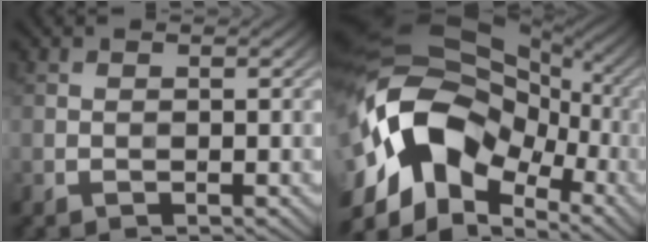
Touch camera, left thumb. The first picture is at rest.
{"total": 18.6, "force": [-4.3, 12.8, 12.8], "torque": [-0.276, -0.014, -0.081]}